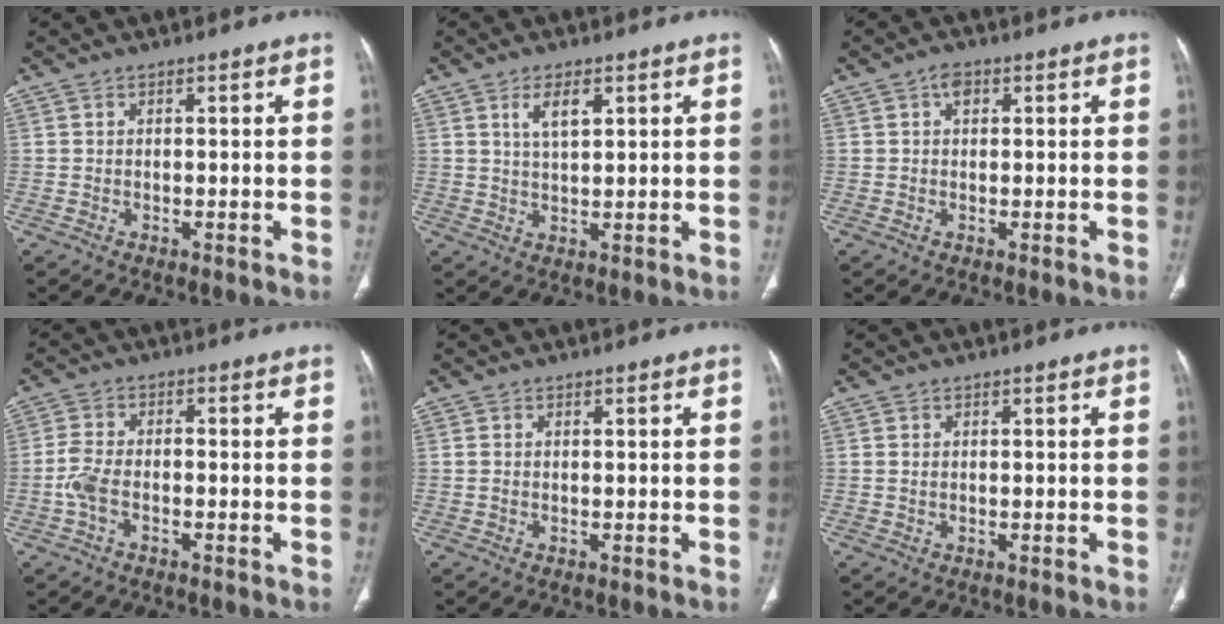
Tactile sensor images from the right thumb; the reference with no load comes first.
{"total": 4.6, "force": [2.1, 1.9, 3.6], "torque": [-0.059, -0.010, 0.041]}
{"total": 2.1, "force": [0.8, 1.4, 1.4], "torque": [-0.009, 0.005, 0.009]}
{"total": 4.6, "force": [-1.7, 2.2, 3.6], "torque": [-0.086, 0.015, -0.037]}
{"total": 0.7, "force": [0.1, 0.4, 0.6], "torque": [-0.022, 0.007, 0.006]}
{"total": 0.7, "force": [0.1, 0.5, 0.5], "torque": [-0.016, 0.003, 0.004]}